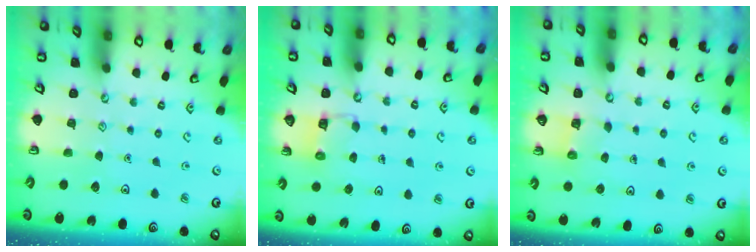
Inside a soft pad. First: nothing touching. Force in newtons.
{"total": 4.0, "press": 3.9, "slide": 0.2}
{"total": 2.5, "press": 2.5, "slide": 0.1}